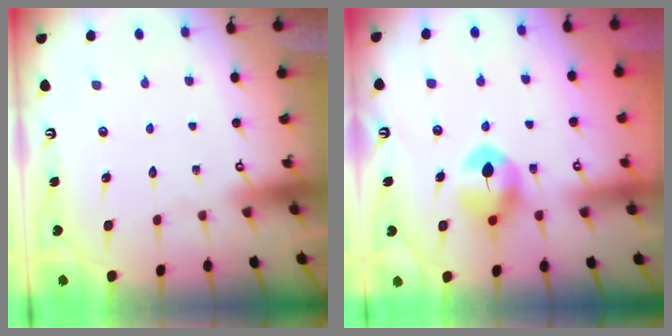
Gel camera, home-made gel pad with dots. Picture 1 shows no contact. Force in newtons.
{"total": 9.4, "press": 9.4, "slide": 0.4}